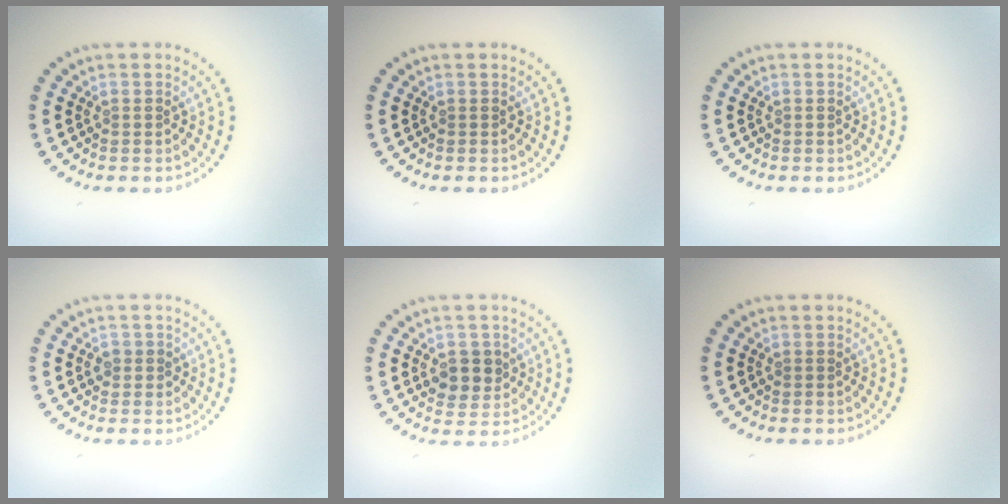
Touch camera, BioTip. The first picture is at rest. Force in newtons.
{"total": 0.0}
{"total": 0.0}
{"total": 1.1, "press": 1.0, "slide": 0.4}
{"total": 2.8, "press": 2.8, "slide": 0.5}
{"total": 0.0}